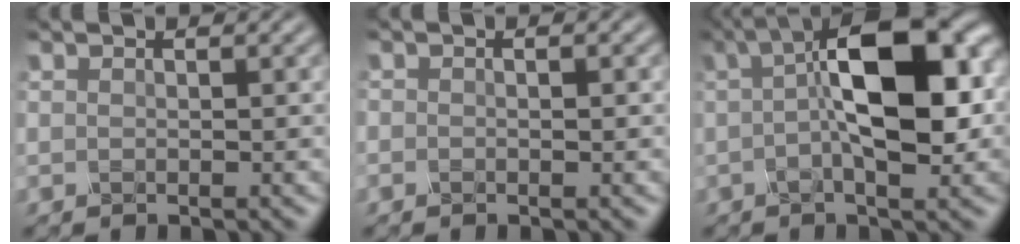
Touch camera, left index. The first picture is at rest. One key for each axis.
{"total": 0.6, "fx": -0.1, "fy": 0.3, "fz": 0.5, "tx": -0.007, "ty": -0.003, "tz": -0.003}
{"total": 11.0, "fx": 1.1, "fy": 3.8, "fz": 10.3, "tx": -0.156, "ty": 0.018, "tz": 0.010}